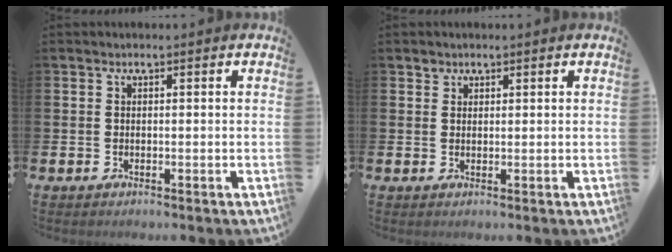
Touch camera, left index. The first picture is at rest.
{"total": 1.4, "force": [1.1, 0.8, 0.0], "torque": [0.007, 0.001, 0.020]}